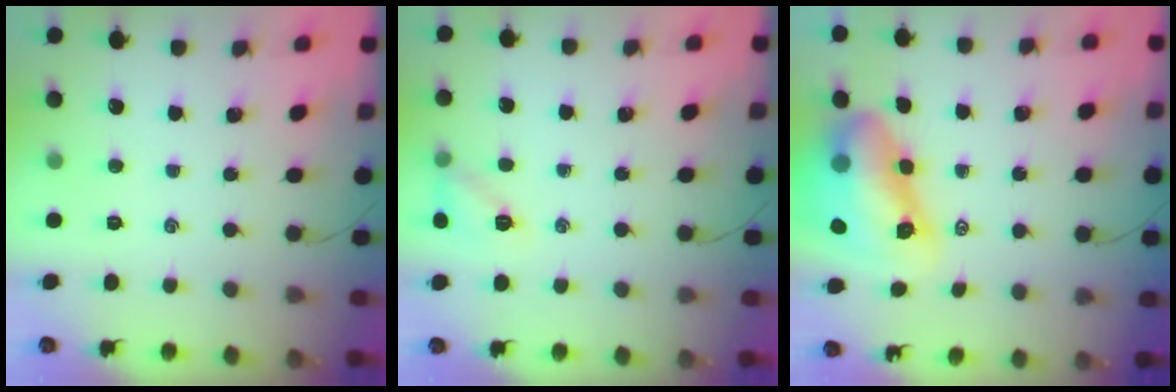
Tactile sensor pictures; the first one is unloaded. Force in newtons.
{"total": 8.2, "press": 8.2, "slide": 1.0}
{"total": 14.4, "press": 13.8, "slide": 4.1}